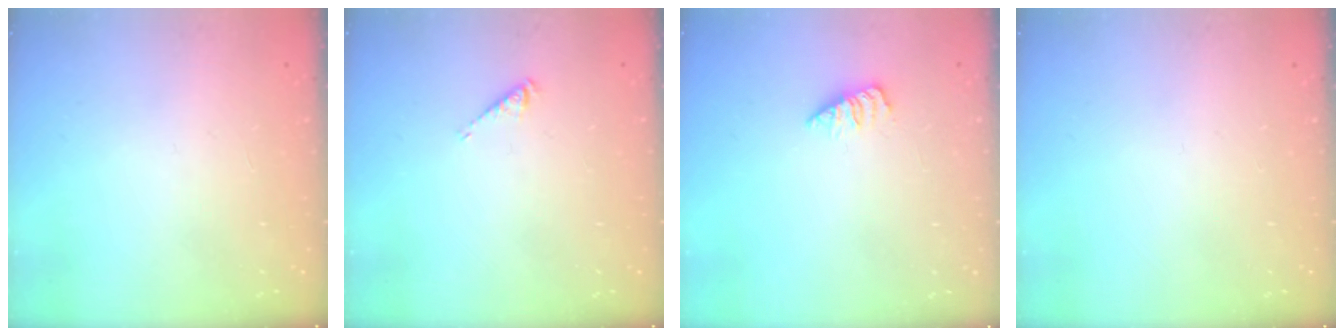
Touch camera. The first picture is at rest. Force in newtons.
{"total": 3.4, "press": 3.4, "slide": 0.6}
{"total": 0.9, "press": 0.8, "slide": 0.3}
{"total": 0.0}